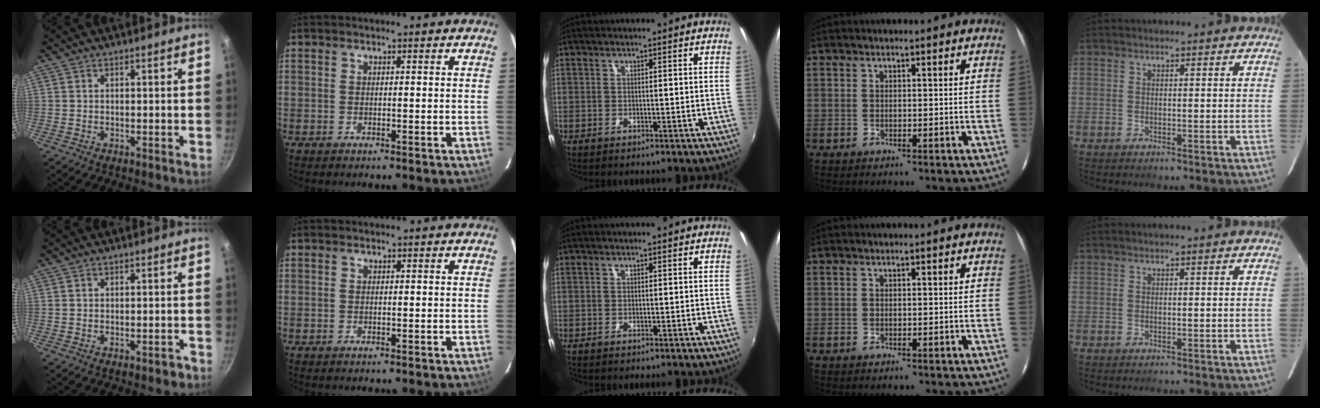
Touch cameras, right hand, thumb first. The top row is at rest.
{"thumb": {"total": 1.7, "force": [-1.1, 0.9, 1.0], "torque": [-0.006, 0.017, -0.008]}}